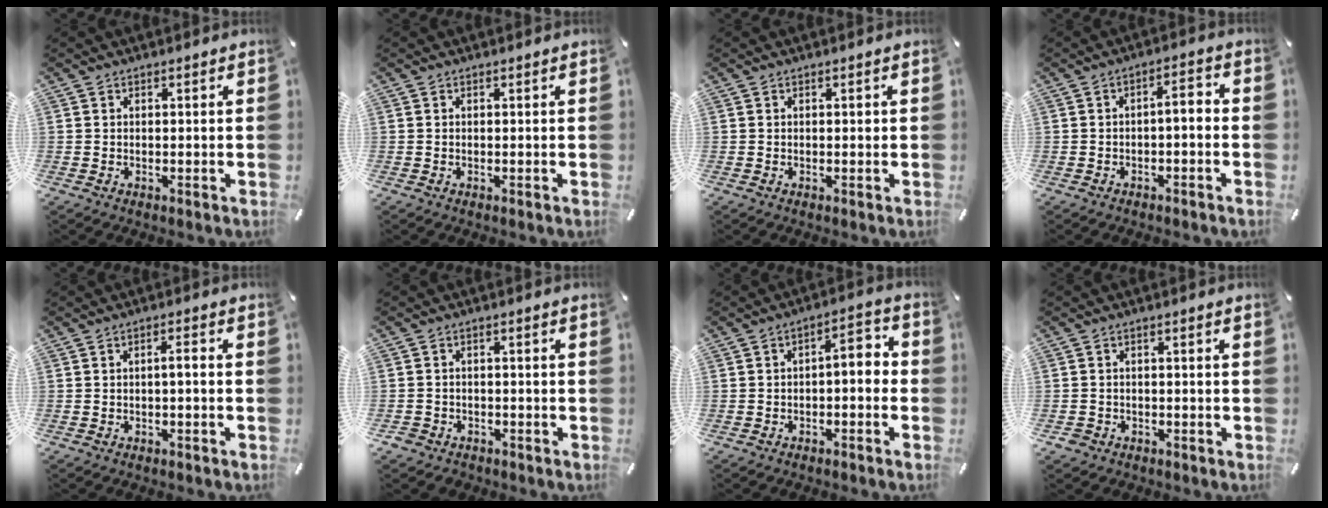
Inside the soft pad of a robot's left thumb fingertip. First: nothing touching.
{"total": 0.0}
{"total": 0.6, "force": [0.1, 0.4, 0.5], "torque": [-0.010, 0.001, 0.001]}
{"total": 3.8, "force": [-2.1, 1.5, 2.8], "torque": [-0.048, 0.020, -0.044]}
{"total": 2.3, "force": [-0.8, 0.5, 2.0], "torque": [-0.037, 0.006, -0.018]}
{"total": 3.0, "force": [-2.0, 2.1, 0.6], "torque": [-0.018, 0.008, -0.044]}
{"total": 4.9, "force": [-1.6, 2.6, 3.9], "torque": [-0.058, 0.006, -0.041]}
{"total": 2.3, "force": [-1.3, 1.8, 0.5], "torque": [-0.009, 0.009, -0.030]}